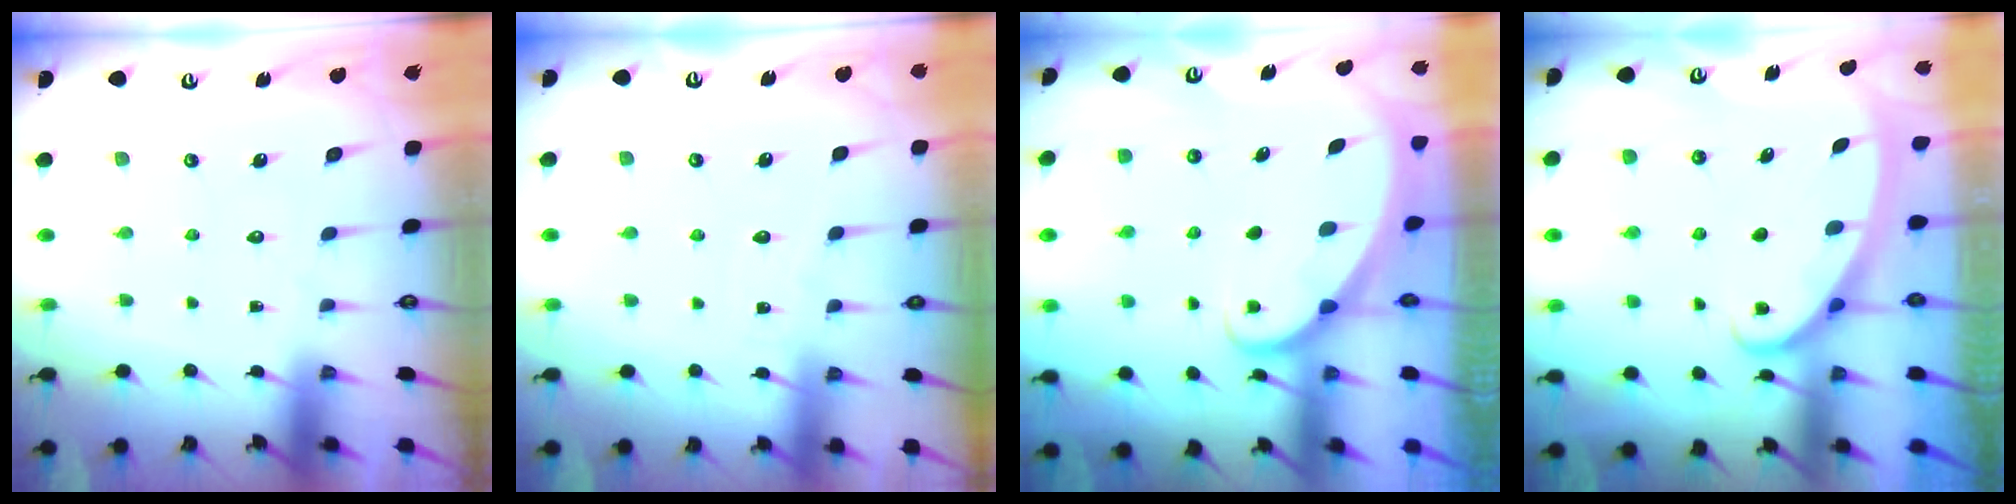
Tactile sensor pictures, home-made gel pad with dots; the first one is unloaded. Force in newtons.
{"total": 2.6, "press": 2.6, "slide": 0.3}
{"total": 1.8, "press": 1.8, "slide": 0.1}
{"total": 2.9, "press": 2.8, "slide": 0.4}